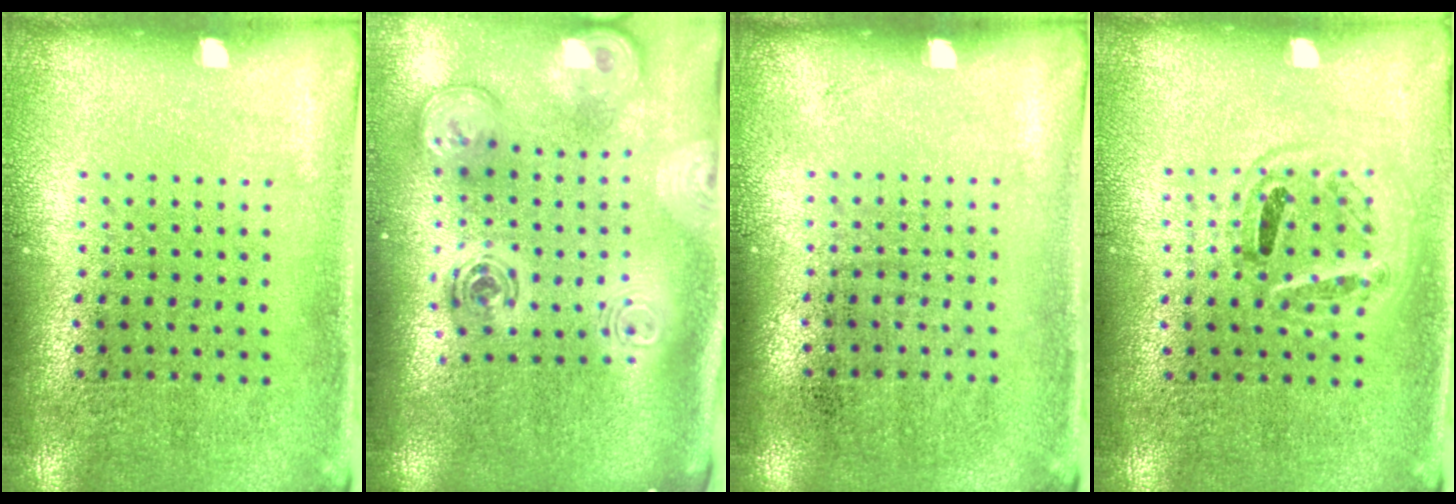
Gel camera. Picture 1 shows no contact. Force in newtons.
{"total": 3.1, "press": 2.1, "slide": 2.3}
{"total": 0.0}
{"total": 0.9, "press": 0.9, "slide": 0.3}